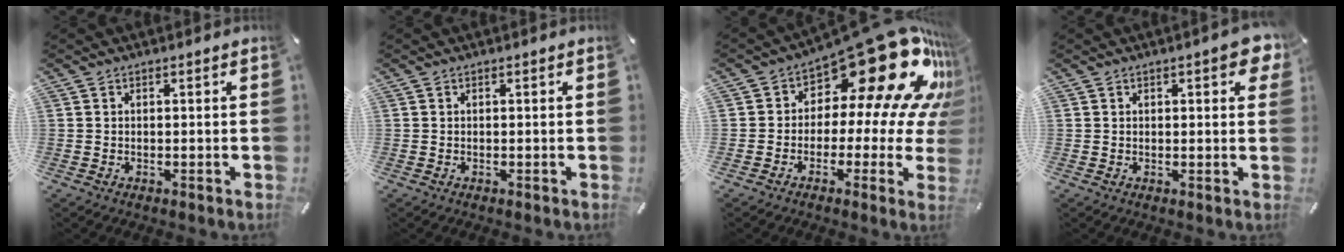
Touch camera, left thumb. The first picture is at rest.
{"total": 0.0}
{"total": 24.2, "force": [11.9, 10.9, 18.1], "torque": [-0.248, -0.091, 0.205]}
{"total": 4.7, "force": [1.8, 1.9, 3.9], "torque": [-0.046, -0.005, 0.025]}